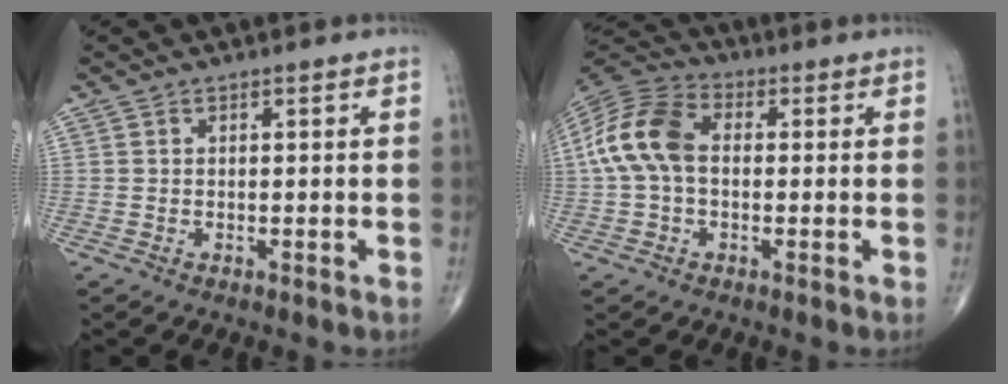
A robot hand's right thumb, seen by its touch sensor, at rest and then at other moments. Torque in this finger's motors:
{"motor_torque": [0.10, 0.89, 1.19, 0.14, 0.43]}